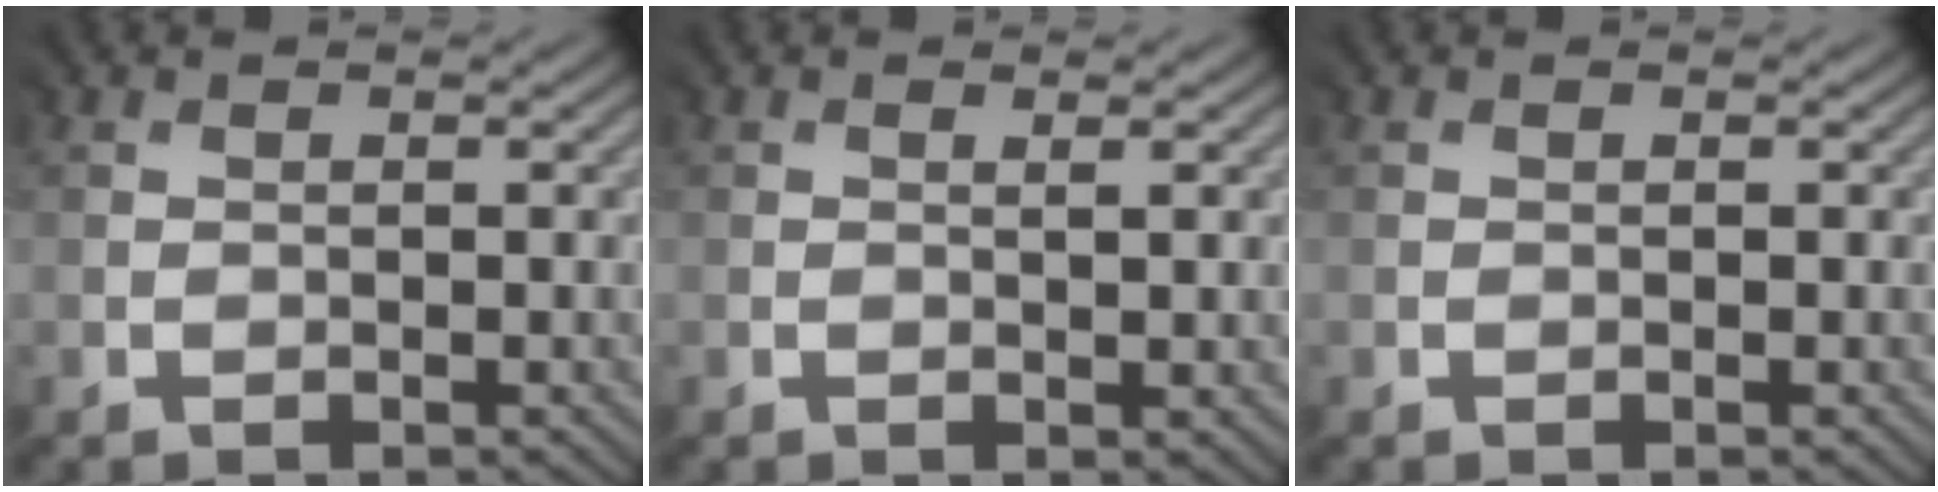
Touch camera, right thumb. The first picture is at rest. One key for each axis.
{"total": 1.0, "fx": 0.4, "fy": -0.3, "fz": 0.8, "tx": -0.021, "ty": -0.001, "tz": 0.006}
{"total": 0.0}